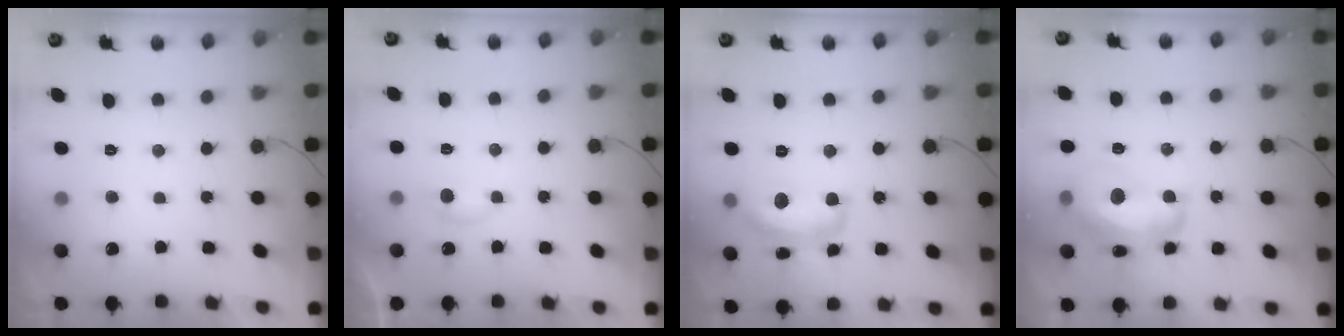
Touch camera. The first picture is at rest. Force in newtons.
{"total": 3.7, "press": 3.6, "slide": 0.5}
{"total": 13.5, "press": 13.5, "slide": 0.9}
{"total": 15.6, "press": 15.6, "slide": 1.1}